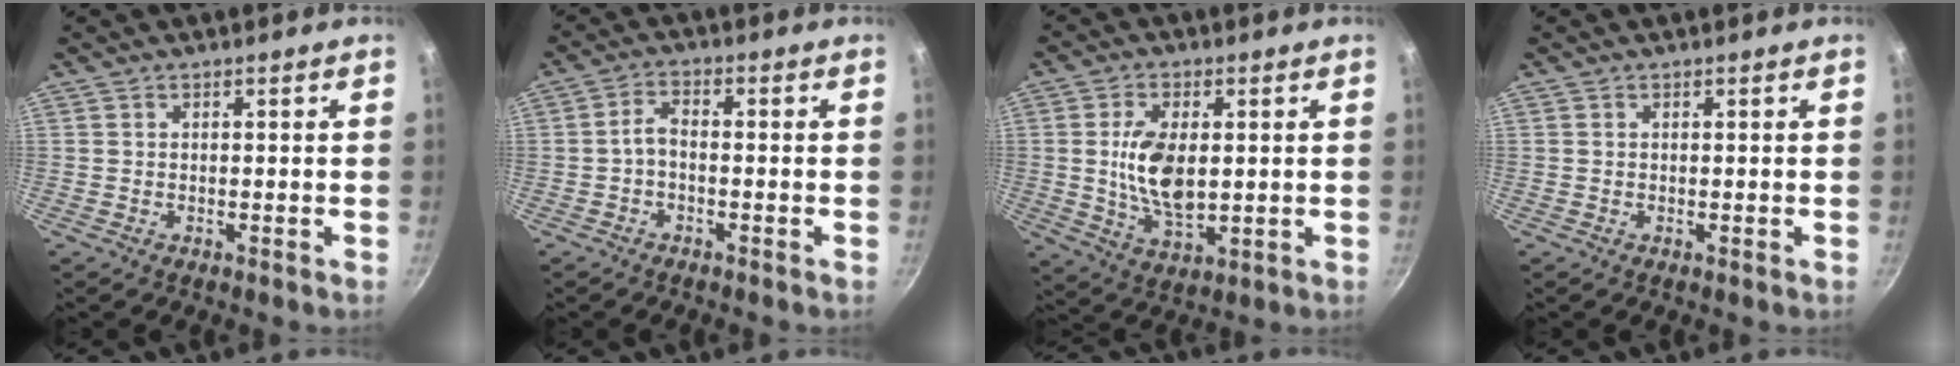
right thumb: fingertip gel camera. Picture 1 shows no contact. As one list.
[{"total": 3.3, "force": [-0.9, 1.7, 2.7], "torque": [-0.049, 0.019, -0.024]}, {"total": 11.0, "force": [0.8, 5.9, 9.2], "torque": [-0.166, -0.011, 0.025]}, {"total": 0.0}]